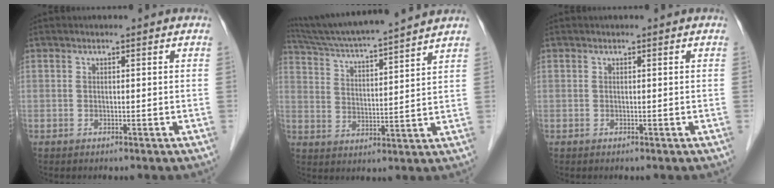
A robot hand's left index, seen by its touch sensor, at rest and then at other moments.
{"total": 16.0, "force": [14.4, -0.8, 6.9], "torque": [-0.126, 0.009, 0.224]}
{"total": 0.0}